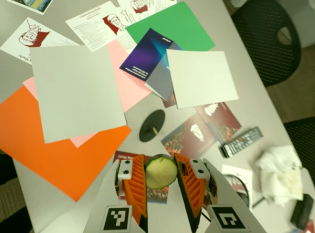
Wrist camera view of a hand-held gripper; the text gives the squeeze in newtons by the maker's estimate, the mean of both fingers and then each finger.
{"total": 11.8, "left": 12.0, "right": 11.6}